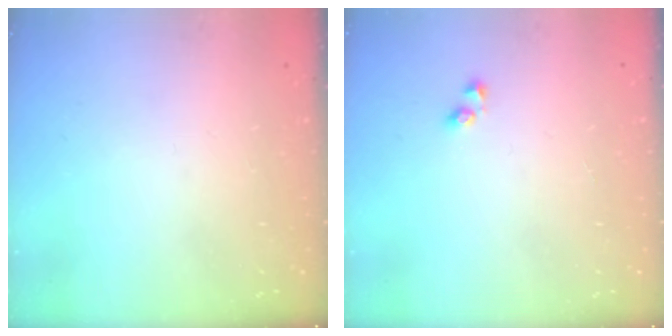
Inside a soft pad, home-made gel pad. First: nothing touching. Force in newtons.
{"total": 2.0, "press": 1.7, "slide": 1.0}